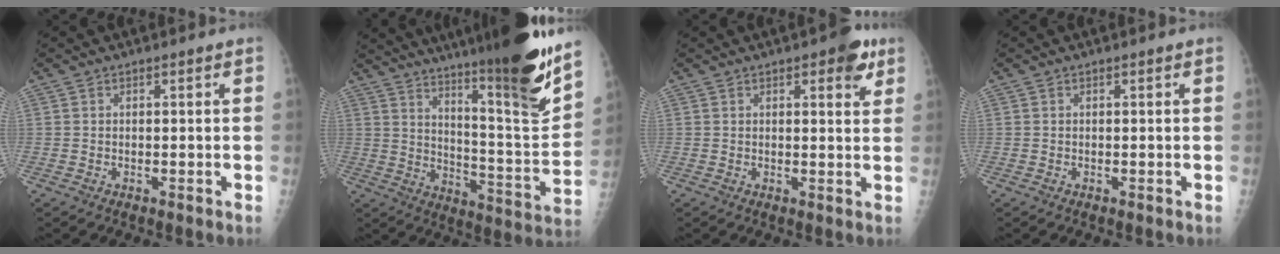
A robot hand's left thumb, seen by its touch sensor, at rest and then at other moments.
{"total": 25.5, "force": [18.1, 2.5, 17.8], "torque": [-0.250, -0.108, 0.272]}
{"total": 5.4, "force": [2.9, 2.1, 4.1], "torque": [-0.032, -0.009, 0.028]}
{"total": 0.0}